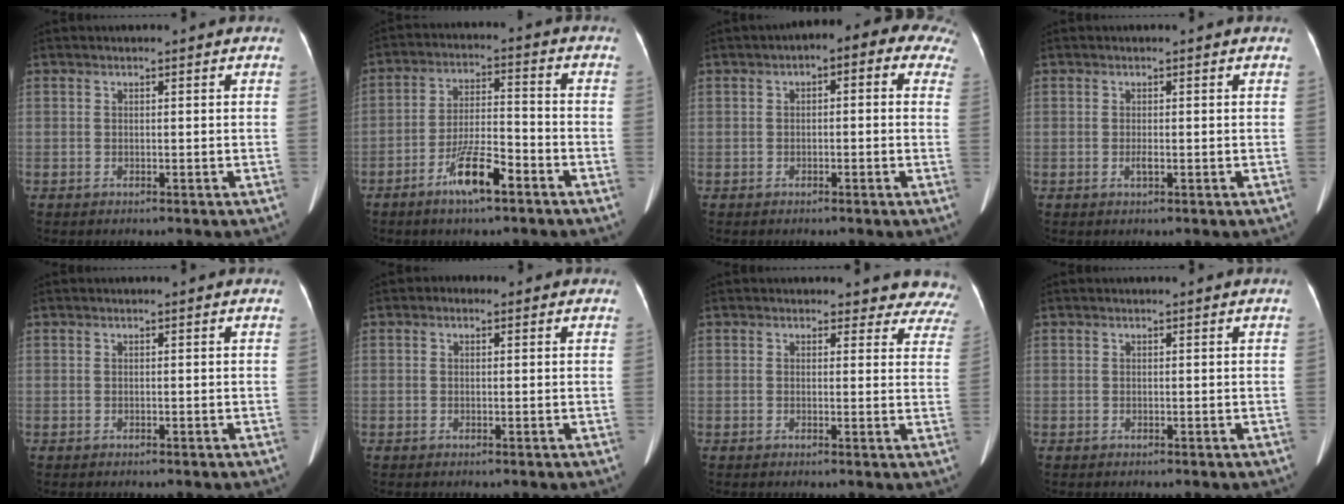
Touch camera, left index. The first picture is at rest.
{"total": 8.2, "force": [-5.0, 1.5, 6.3], "torque": [-0.124, -0.001, -0.089]}
{"total": 9.1, "force": [4.5, 4.0, 6.8], "torque": [-0.066, 0.038, 0.037]}
{"total": 0.8, "force": [-0.1, 0.1, 0.8], "torque": [-0.016, 0.000, -0.001]}
{"total": 0.0}
{"total": 1.2, "force": [0.3, 1.0, 0.5], "torque": [-0.009, 0.011, -0.001]}
{"total": 8.6, "force": [8.0, 3.3, -0.3], "torque": [0.063, -0.019, 0.041]}
{"total": 0.0}